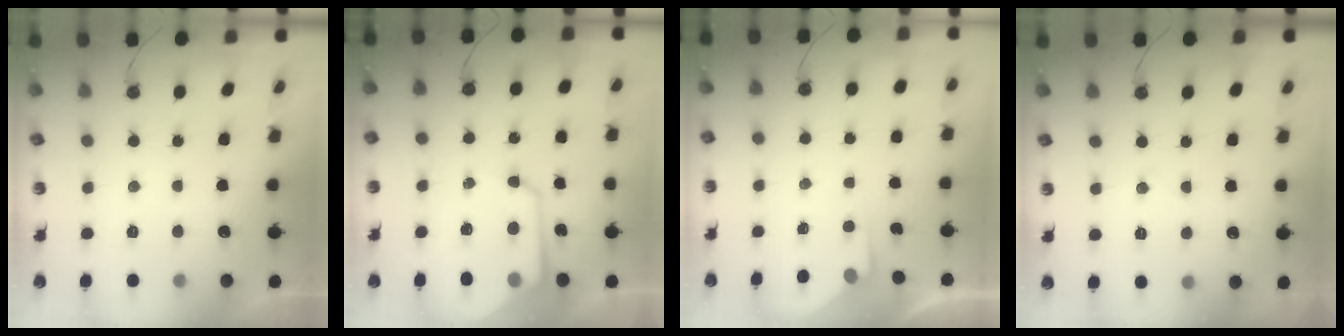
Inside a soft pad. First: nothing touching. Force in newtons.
{"total": 12.0, "press": 11.9, "slide": 1.1}
{"total": 2.8, "press": 2.8, "slide": 0.4}
{"total": 5.2, "press": 5.2, "slide": 0.5}